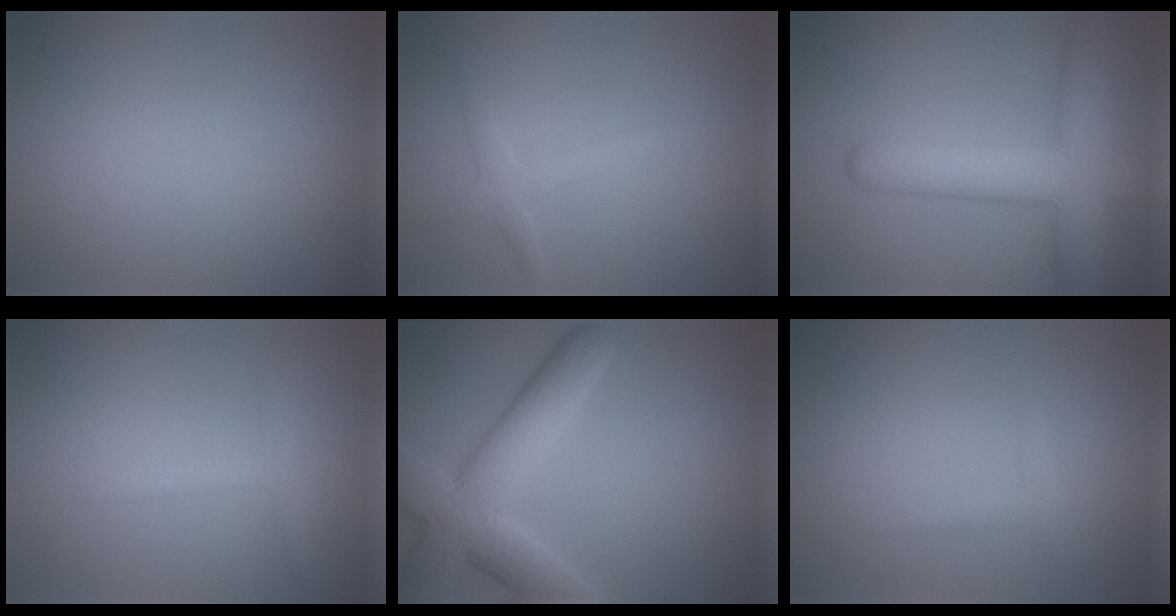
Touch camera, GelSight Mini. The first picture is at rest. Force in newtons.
{"total": 1.8, "press": 1.8, "slide": 0.1}
{"total": 8.0, "press": 8.0, "slide": 0.6}
{"total": 1.8, "press": 1.8, "slide": 0.1}
{"total": 7.8, "press": 7.8, "slide": 0.5}
{"total": 0.9, "press": 0.9, "slide": 0.1}